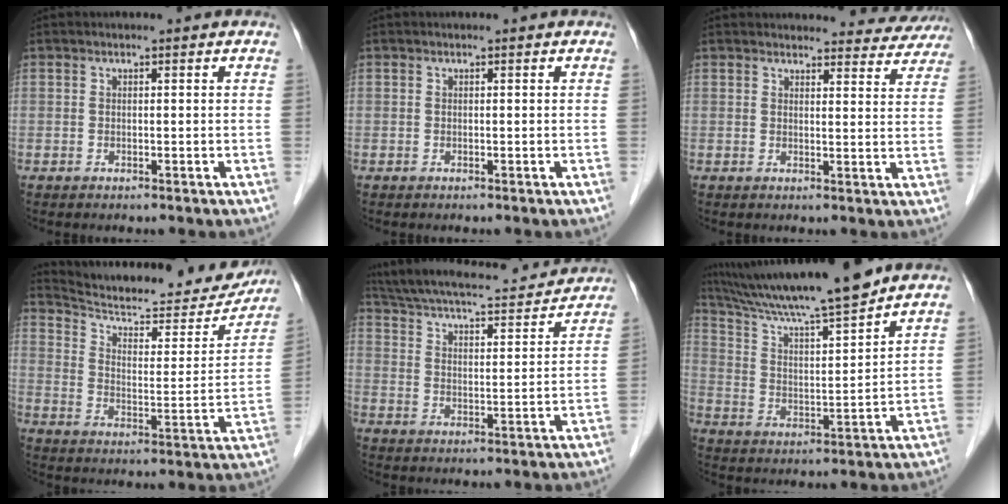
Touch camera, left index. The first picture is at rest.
{"total": 0.0}
{"total": 14.5, "force": [13.9, 3.4, 2.1], "torque": [0.007, -0.014, 0.140]}
{"total": 23.5, "force": [21.6, 4.6, 7.8], "torque": [-0.116, -0.035, 0.294]}
{"total": 19.3, "force": [17.5, 3.4, 7.5], "torque": [-0.135, 0.020, 0.251]}
{"total": 16.0, "force": [14.0, -1.0, 7.6], "torque": [-0.138, 0.005, 0.237]}